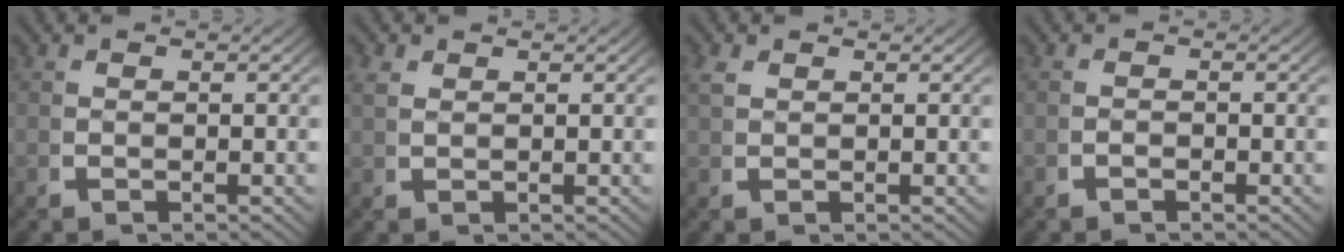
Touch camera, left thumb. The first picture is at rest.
{"total": 1.2, "force": [1.0, 0.3, 0.4], "torque": [-0.009, 0.001, 0.027]}
{"total": 1.2, "force": [1.0, 0.4, 0.4], "torque": [-0.010, 0.001, 0.026]}
{"total": 0.6, "force": [-0.6, 0.0, 0.0], "torque": [0.001, -0.002, -0.012]}